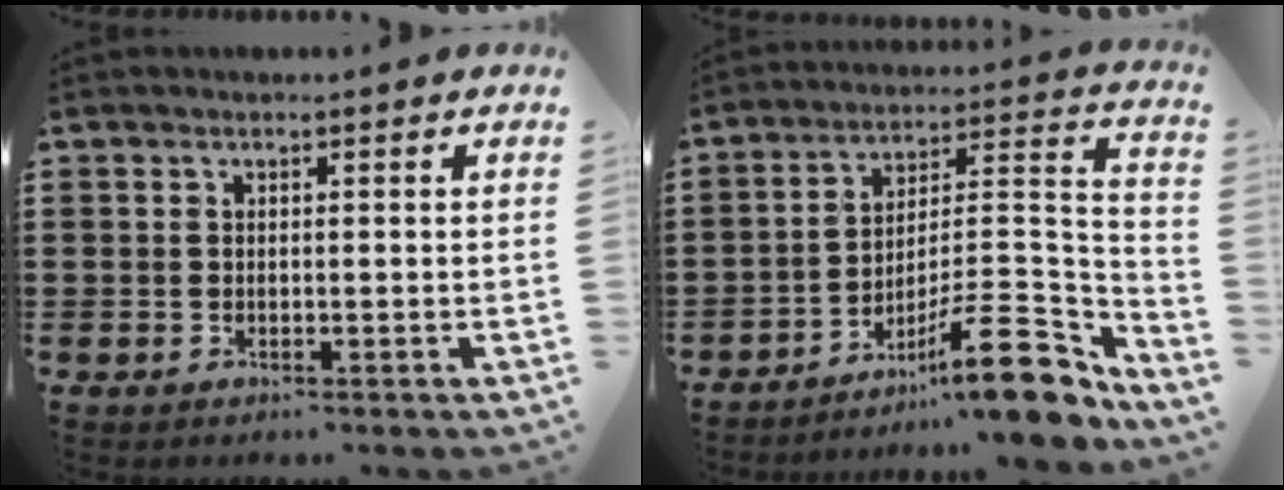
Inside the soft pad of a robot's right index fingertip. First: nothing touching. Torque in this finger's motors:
{"motor_torque": [1.16, -0.97, 0.34, 0.13]}